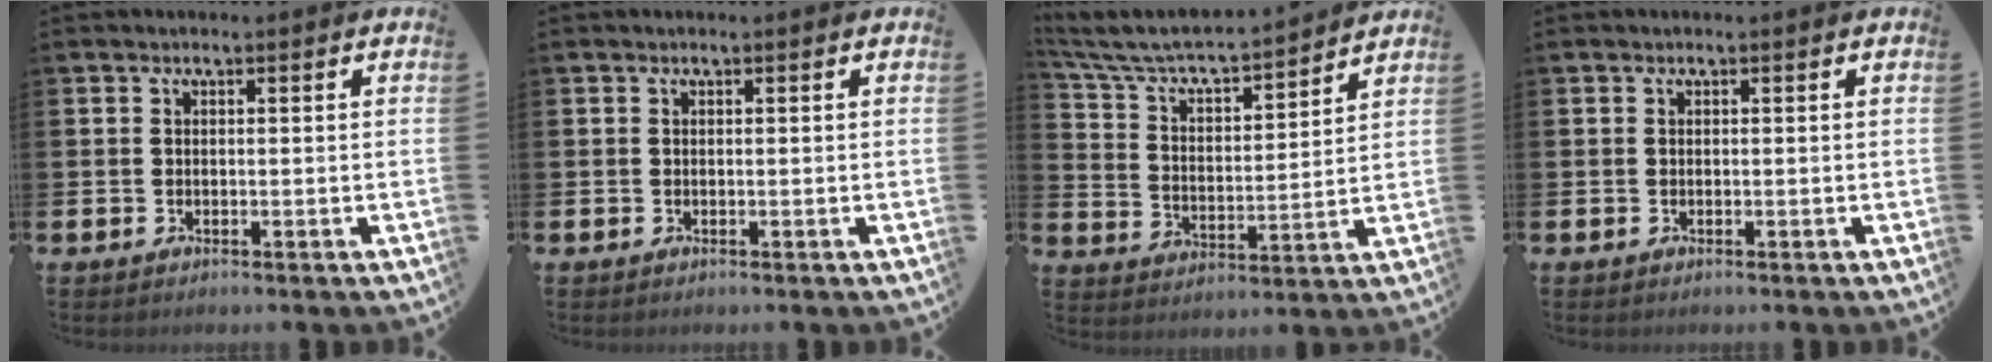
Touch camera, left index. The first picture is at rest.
{"total": 0.0}
{"total": 6.7, "force": [6.2, 1.2, 2.0], "torque": [-0.072, -0.050, 0.103]}
{"total": 0.0}